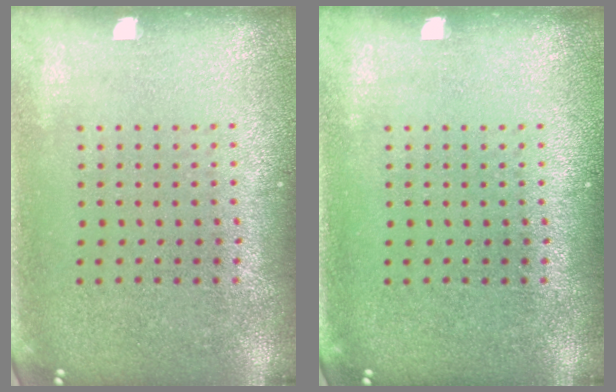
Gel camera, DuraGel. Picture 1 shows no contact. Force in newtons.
{"total": 0.0}